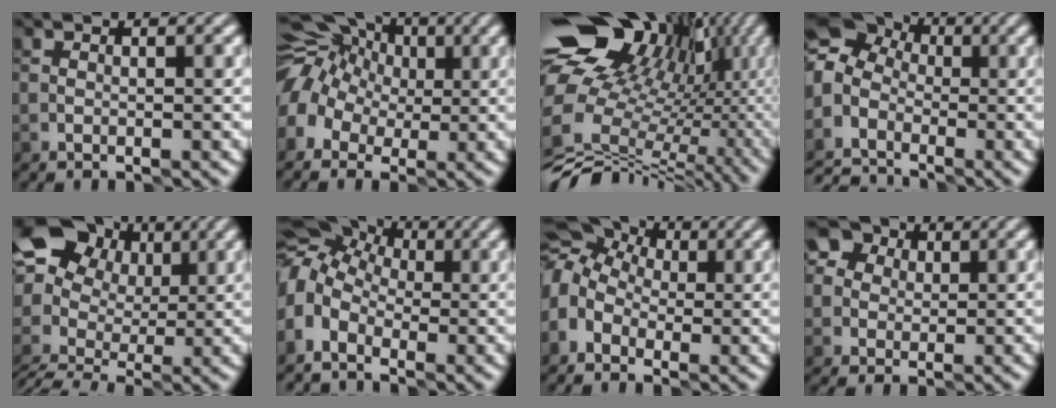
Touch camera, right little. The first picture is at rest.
{"total": 12.1, "force": [2.2, 10.0, 6.6], "torque": [-0.134, 0.042, -0.004]}
{"total": 17.7, "force": [4.1, 13.5, 10.7], "torque": [-0.197, 0.068, 0.079]}
{"total": 8.6, "force": [-3.6, 7.1, 3.4], "torque": [-0.082, -0.004, -0.066]}
{"total": 12.1, "force": [2.9, 9.7, 6.6], "torque": [-0.140, 0.032, 0.041]}
{"total": 6.2, "force": [-0.4, 5.0, 3.7], "torque": [-0.070, 0.018, -0.029]}
{"total": 6.6, "force": [0.3, 5.2, 4.0], "torque": [-0.077, 0.034, -0.007]}
{"total": 5.0, "force": [2.0, 4.2, 2.0], "torque": [-0.014, 0.025, 0.011]}